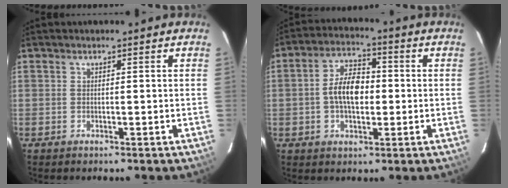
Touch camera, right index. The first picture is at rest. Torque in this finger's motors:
{"motor_torque": [0.44, 0.18, 0.34, 0.09]}